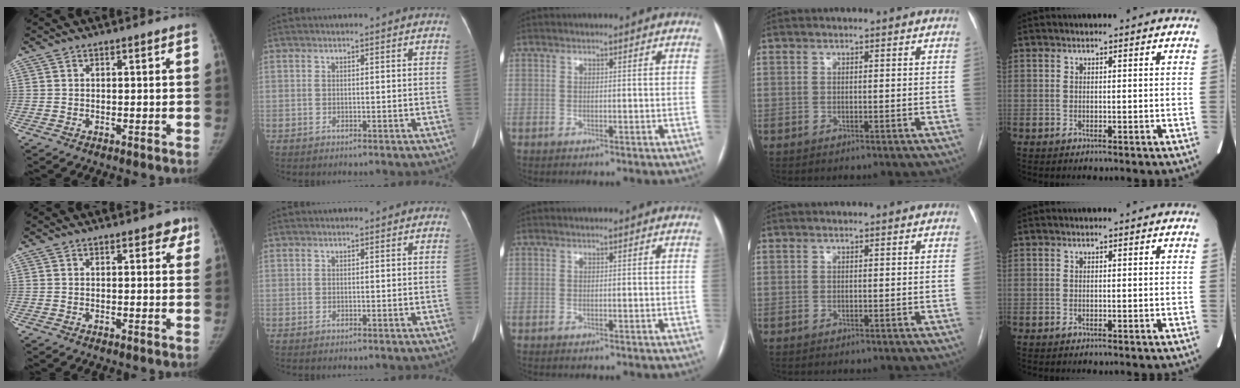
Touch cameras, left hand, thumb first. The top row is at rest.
{"thumb": {"total": 2.8, "force": [1.6, 1.5, 1.7], "torque": [0.005, -0.003, 0.014]}}